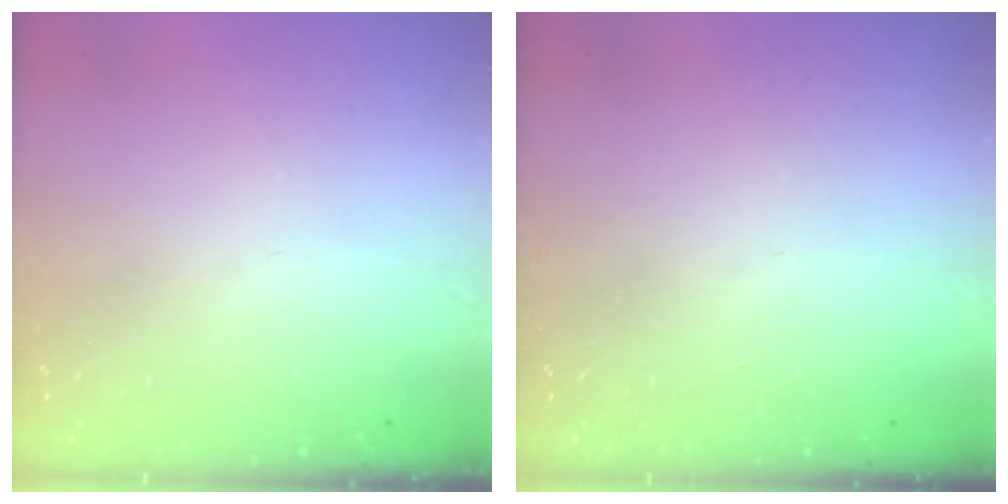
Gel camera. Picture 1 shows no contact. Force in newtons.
{"total": 1.5, "press": 1.5, "slide": 0.1}